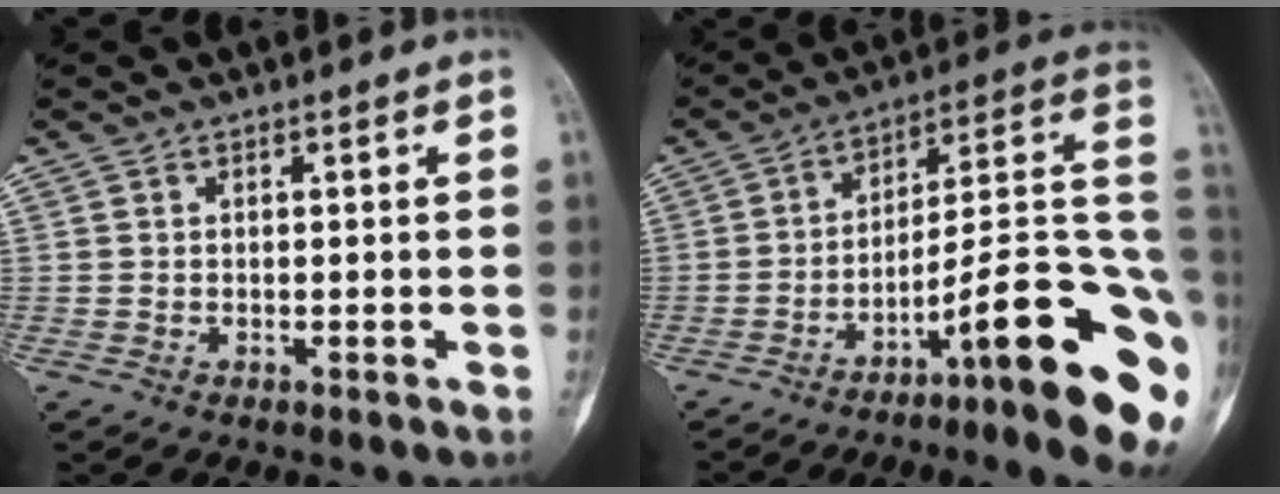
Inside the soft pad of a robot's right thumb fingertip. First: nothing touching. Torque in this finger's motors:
{"motor_torque": [0.56, 0.69, 1.45, -1.32, 0.05]}